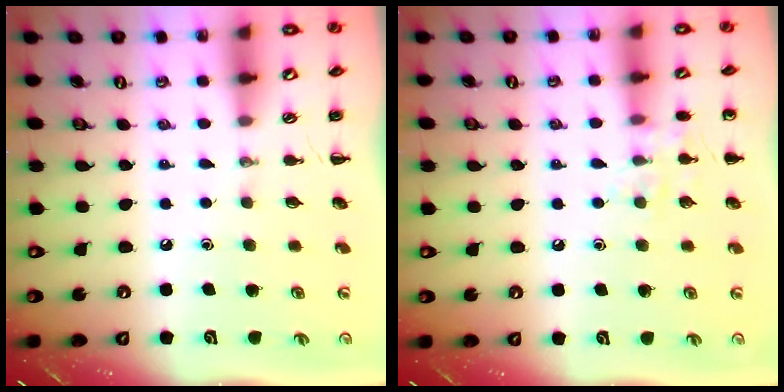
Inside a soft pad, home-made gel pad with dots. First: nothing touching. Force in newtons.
{"total": 7.4, "press": 7.3, "slide": 1.1}